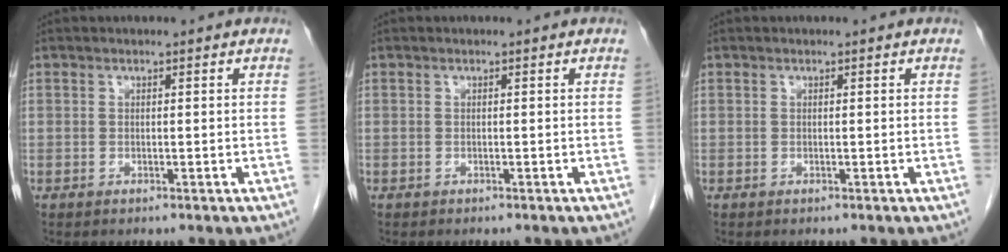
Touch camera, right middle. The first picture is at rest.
{"total": 0.0}
{"total": 0.0}